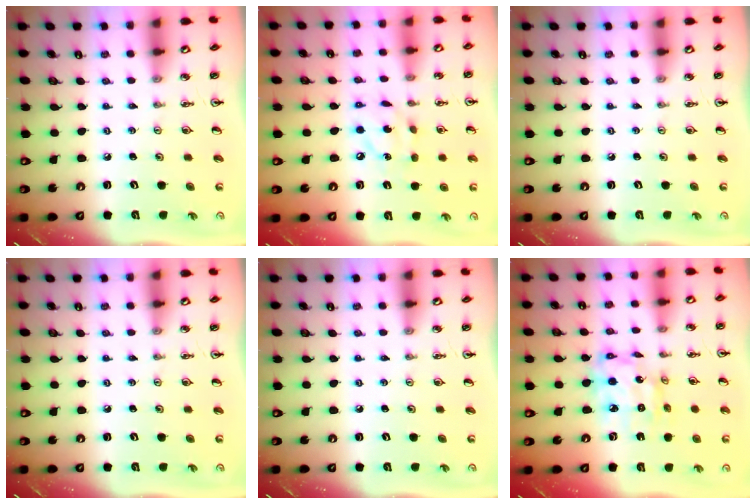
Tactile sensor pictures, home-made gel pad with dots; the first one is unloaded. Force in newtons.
{"total": 9.3, "press": 9.3, "slide": 0.5}
{"total": 0.0}
{"total": 0.0}
{"total": 0.0}
{"total": 12.5, "press": 12.5, "slide": 1.2}